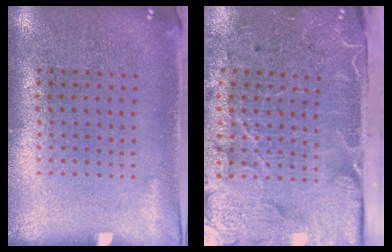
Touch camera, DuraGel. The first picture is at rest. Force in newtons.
{"total": 5.0, "press": 4.0, "slide": 3.1}